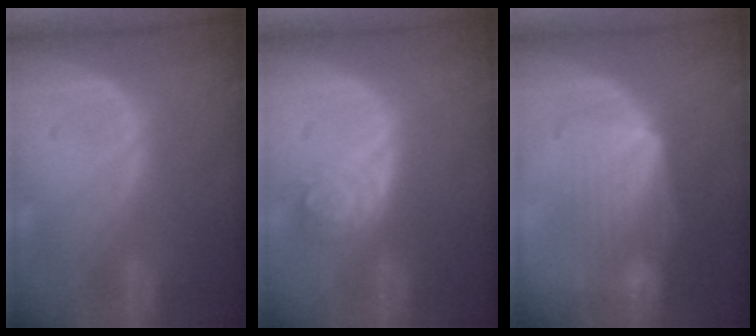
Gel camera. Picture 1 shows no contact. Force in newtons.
{"total": 4.0, "press": 4.0, "slide": 0.5}
{"total": 7.4, "press": 7.4, "slide": 0.7}